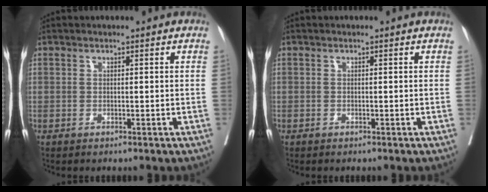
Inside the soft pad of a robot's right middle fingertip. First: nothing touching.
{"total": 0.6, "force": [-0.2, 0.5, -0.1], "torque": [0.006, 0.007, -0.007]}